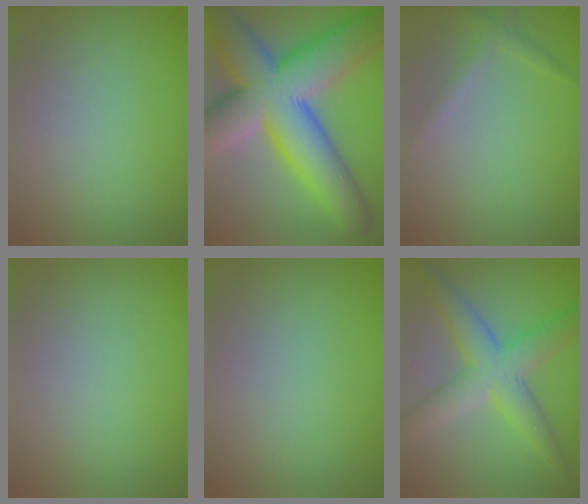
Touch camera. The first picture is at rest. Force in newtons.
{"total": 15.8, "press": 15.7, "slide": 1.0}
{"total": 1.4, "press": 1.4, "slide": 0.1}
{"total": 0.0}
{"total": 0.0}
{"total": 6.1, "press": 6.0, "slide": 0.2}